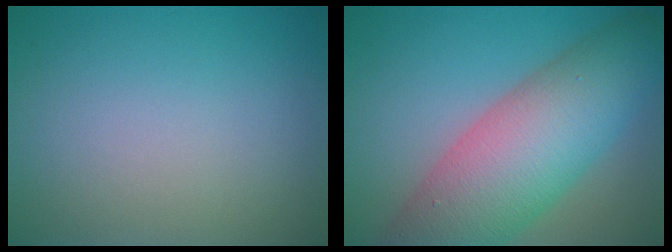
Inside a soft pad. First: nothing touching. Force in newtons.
{"total": 11.5, "press": 11.5, "slide": 0.4}